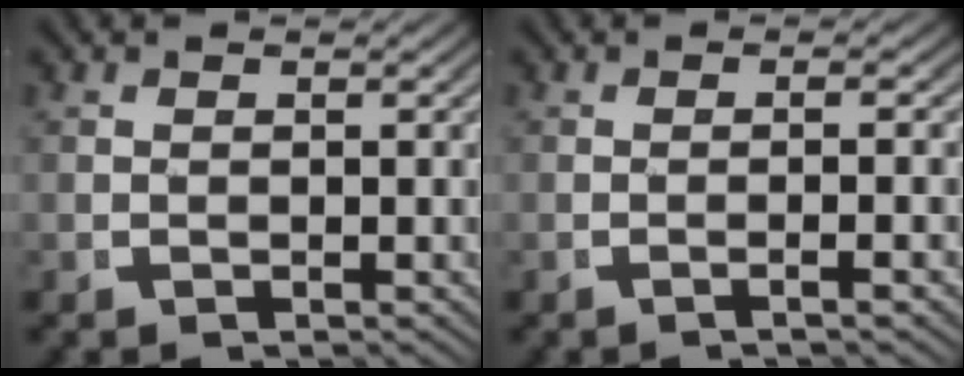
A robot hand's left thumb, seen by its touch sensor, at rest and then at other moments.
{"total": 2.3, "force": [-0.8, -0.2, 2.2], "torque": [-0.041, 0.008, -0.015]}